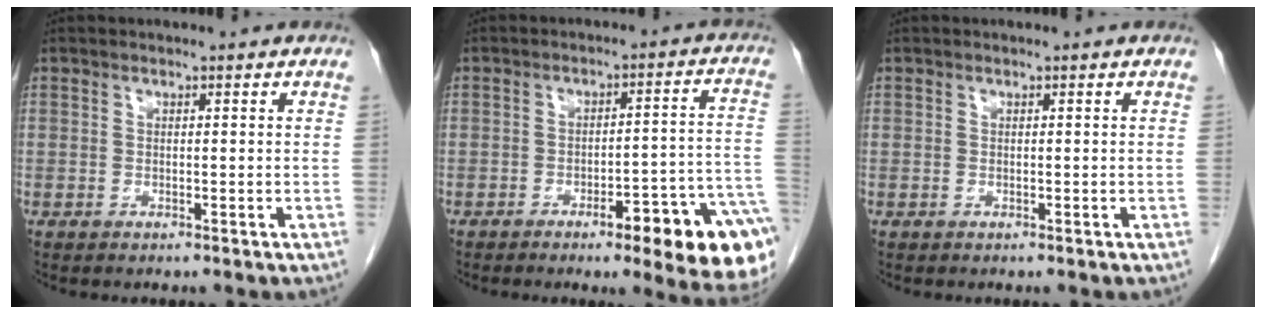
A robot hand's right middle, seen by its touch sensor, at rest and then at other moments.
{"total": 14.7, "force": [-7.9, 1.6, 12.3], "torque": [-0.067, 0.026, -0.098]}
{"total": 0.0}